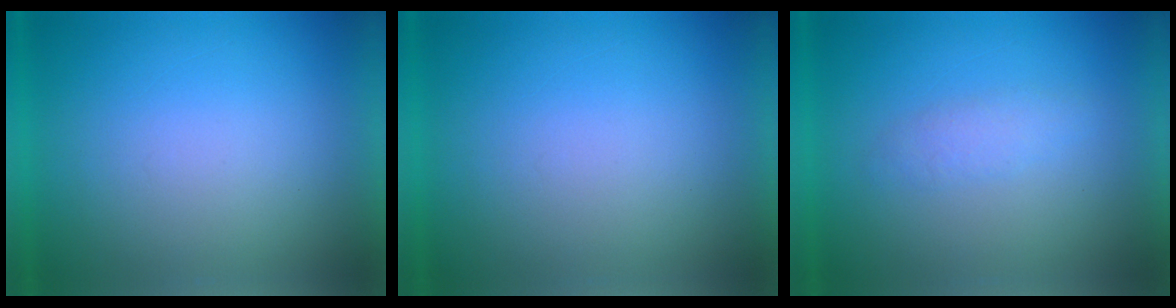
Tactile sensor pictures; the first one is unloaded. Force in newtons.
{"total": 0.0}
{"total": 1.9}